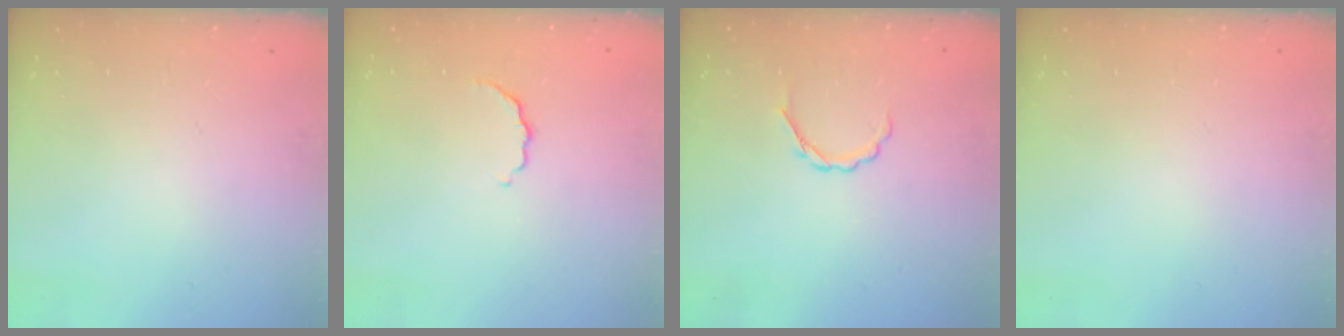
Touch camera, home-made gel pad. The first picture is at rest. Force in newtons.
{"total": 4.1, "press": 4.0, "slide": 1.0}
{"total": 3.0, "press": 2.8, "slide": 0.9}
{"total": 0.0}